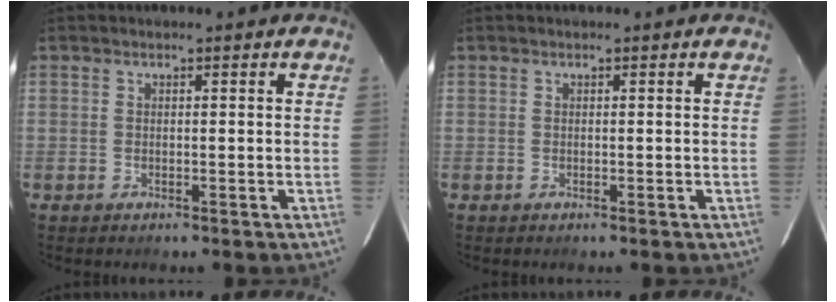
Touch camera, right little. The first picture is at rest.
{"total": 0.0}